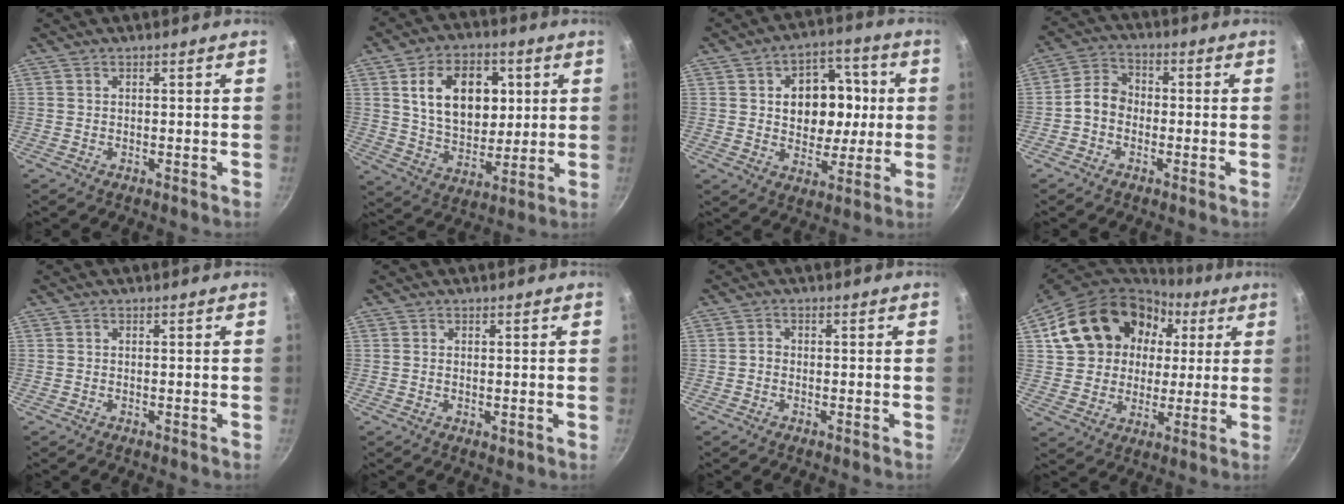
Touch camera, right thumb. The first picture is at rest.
{"total": 16.7, "force": [4.3, 11.5, 11.3], "torque": [-0.144, -0.010, 0.075]}
{"total": 14.1, "force": [1.4, 10.6, 9.1], "torque": [-0.086, 0.013, 0.022]}
{"total": 5.7, "force": [-1.3, 4.6, 3.2], "torque": [-0.036, 0.025, -0.040]}
{"total": 0.0}
{"total": 1.2, "force": [0.0, 0.6, 1.1], "torque": [-0.017, -0.003, -0.002]}
{"total": 1.1, "force": [-0.4, 0.8, 0.5], "torque": [-0.006, 0.005, -0.010]}
{"total": 21.3, "force": [6.1, 17.2, 10.8], "torque": [-0.175, 0.034, 0.109]}